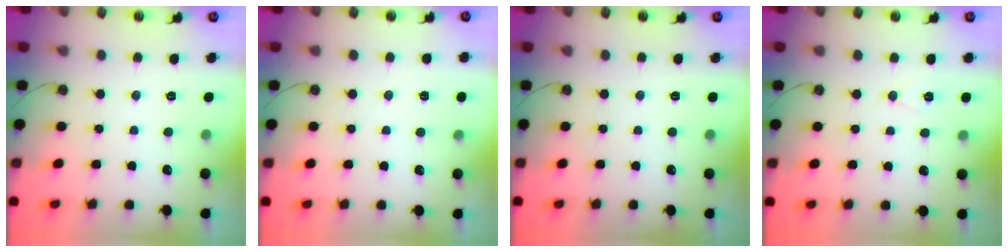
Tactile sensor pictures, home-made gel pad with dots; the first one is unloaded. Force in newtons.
{"total": 5.0, "press": 2.4, "slide": 4.4}
{"total": 0.0}
{"total": 6.2, "press": 4.1, "slide": 4.6}